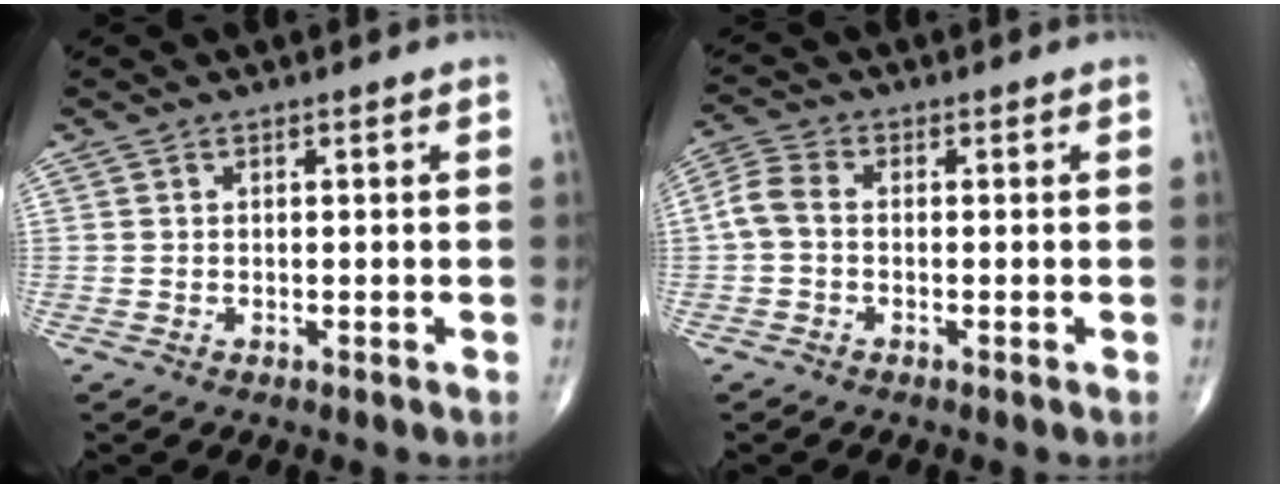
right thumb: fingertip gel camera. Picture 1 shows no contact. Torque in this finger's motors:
{"motor_torque": [-0.10, 0.20, 0.43, -0.07, 0.12]}